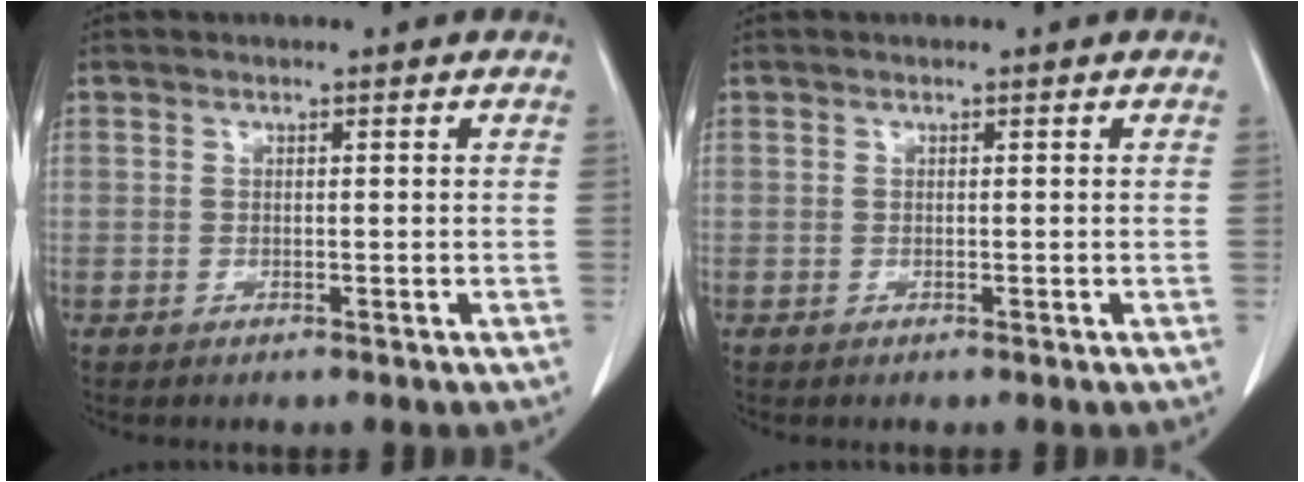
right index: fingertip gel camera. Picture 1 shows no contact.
{"total": 0.0}